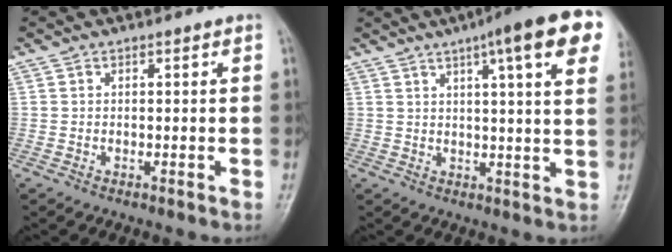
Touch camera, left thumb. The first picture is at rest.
{"total": 16.7, "force": [8.6, 2.8, 14.0], "torque": [-0.178, -0.004, 0.105]}